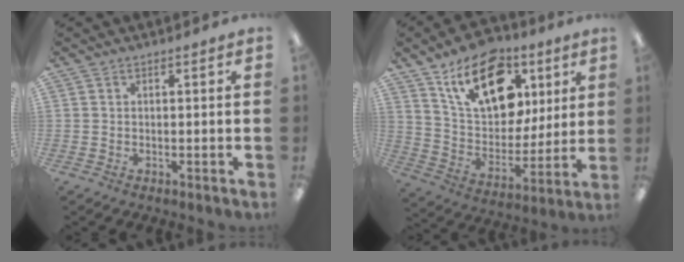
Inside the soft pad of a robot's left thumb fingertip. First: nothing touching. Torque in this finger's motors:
{"motor_torque": [2.01, 2.45, 1.38, -1.39, 0.40]}